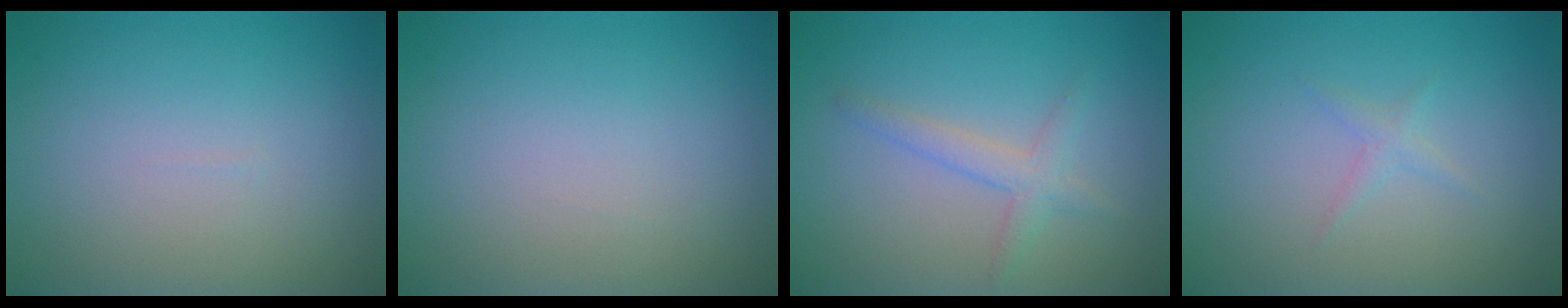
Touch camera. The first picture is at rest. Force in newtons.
{"total": 0.0}
{"total": 2.0, "press": 2.0, "slide": 0.1}
{"total": 0.9, "press": 0.9, "slide": 0.0}